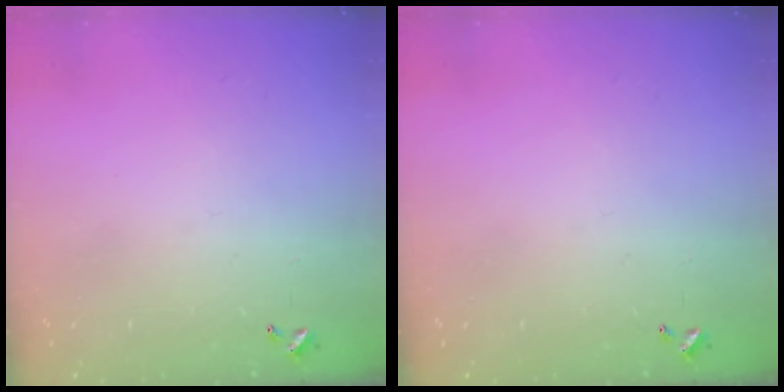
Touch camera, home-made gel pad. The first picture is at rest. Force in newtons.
{"total": 0.0}